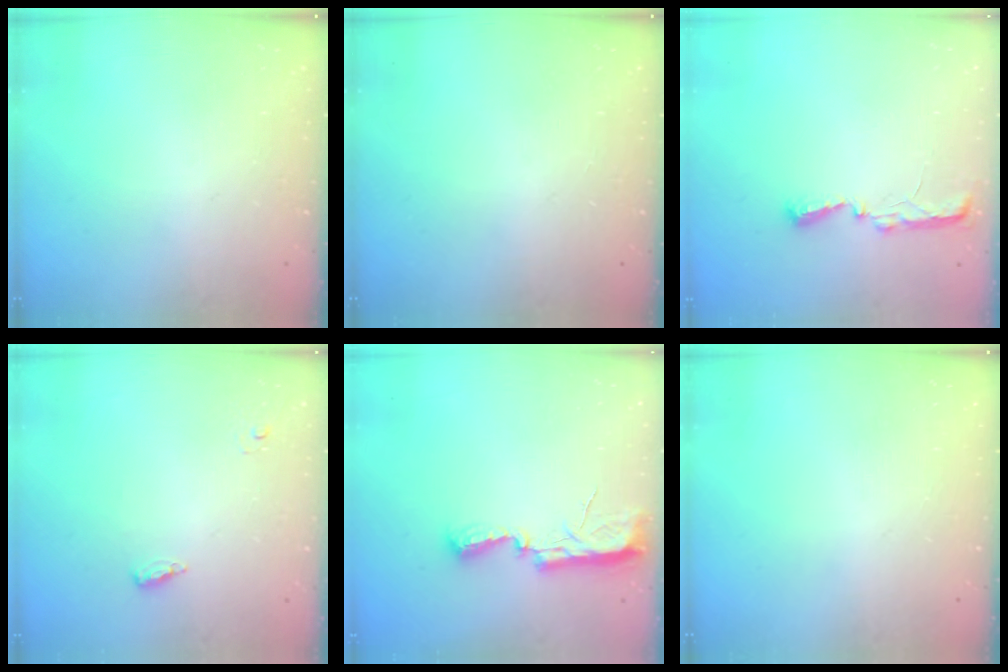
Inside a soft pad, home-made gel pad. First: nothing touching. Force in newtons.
{"total": 0.0}
{"total": 5.4, "press": 5.3, "slide": 0.7}
{"total": 4.6, "press": 4.4, "slide": 1.1}
{"total": 10.5, "press": 9.1, "slide": 5.2}
{"total": 0.0}